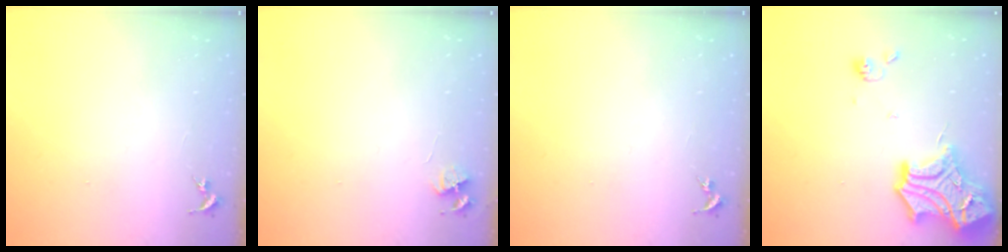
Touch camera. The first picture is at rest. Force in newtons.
{"total": 4.5, "press": 4.4, "slide": 0.6}
{"total": 0.0}
{"total": 19.1, "press": 19.0, "slide": 1.6}